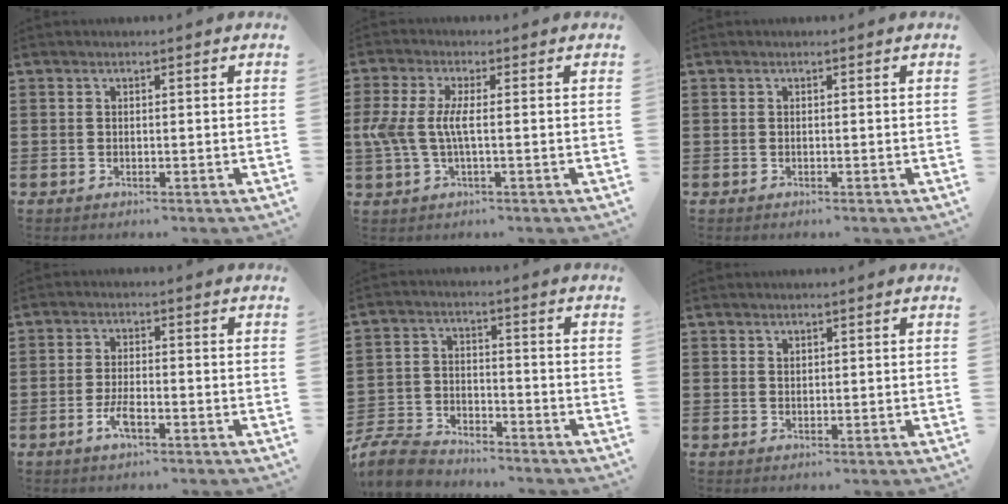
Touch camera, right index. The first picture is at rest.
{"total": 5.1, "force": [-0.5, 1.5, 4.8], "torque": [-0.124, -0.011, -0.020]}
{"total": 0.0}
{"total": 3.6, "force": [-1.8, 1.2, 2.9], "torque": [-0.062, -0.001, -0.037]}
{"total": 7.2, "force": [-6.8, 1.4, 1.6], "torque": [-0.051, 0.008, -0.138]}
{"total": 0.8, "force": [0.7, 0.4, 0.1], "torque": [-0.004, 0.000, 0.014]}